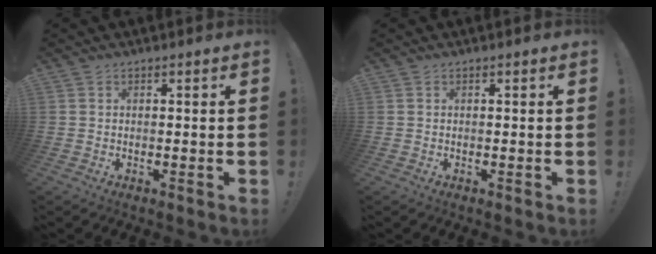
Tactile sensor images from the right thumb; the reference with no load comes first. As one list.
[{"total": 0.0}]